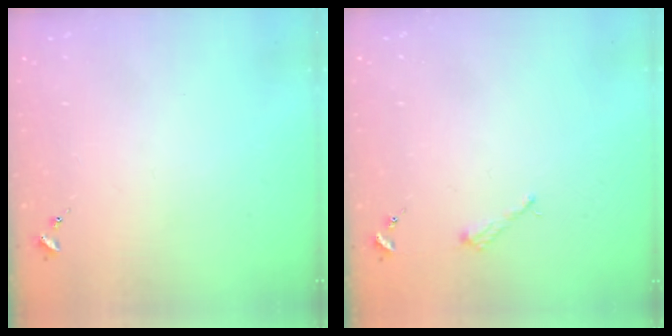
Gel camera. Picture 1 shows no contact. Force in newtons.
{"total": 2.2, "press": 2.2, "slide": 0.3}